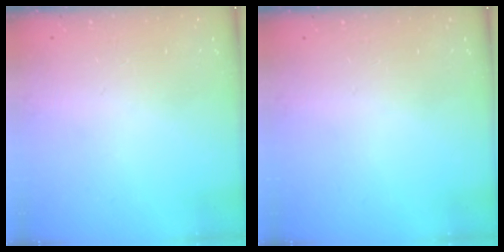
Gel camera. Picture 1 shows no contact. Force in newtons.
{"total": 0.0}